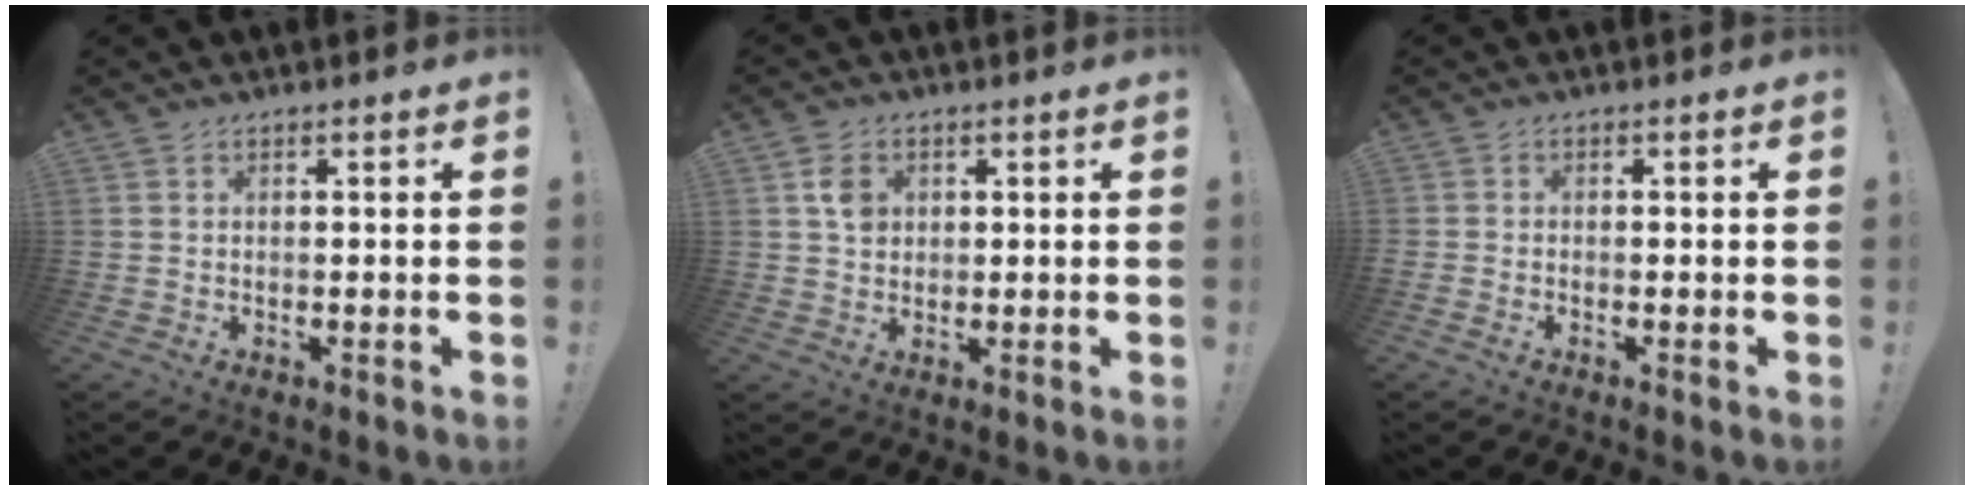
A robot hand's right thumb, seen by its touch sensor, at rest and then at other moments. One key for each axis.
{"total": 5.2, "fx": 1.4, "fy": 4.3, "fz": 2.7, "tx": -0.017, "ty": -0.003, "tz": 0.023}
{"total": 0.9, "fx": -0.8, "fy": 0.3, "fz": 0.4, "tx": -0.012, "ty": 0.003, "tz": -0.011}